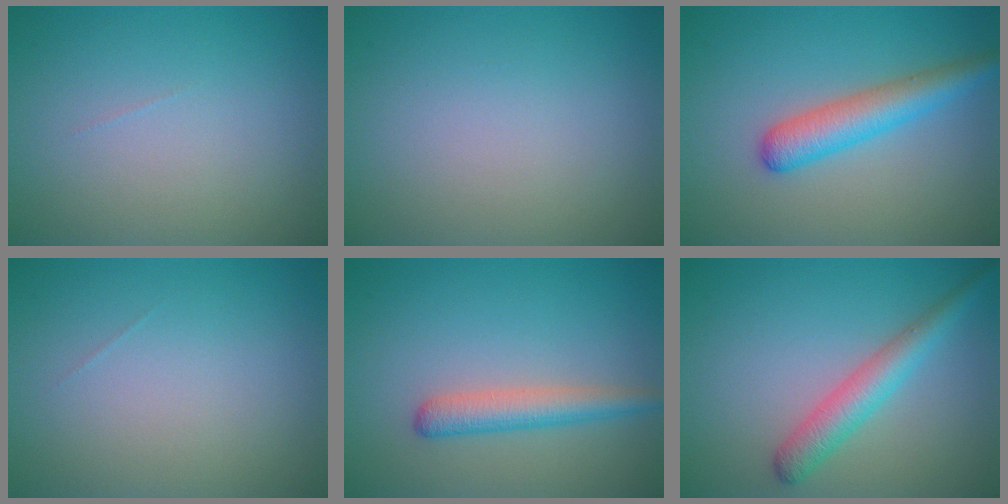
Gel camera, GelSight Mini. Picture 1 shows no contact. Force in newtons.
{"total": 0.0}
{"total": 4.1, "press": 4.1, "slide": 0.1}
{"total": 0.0}
{"total": 2.9, "press": 2.9, "slide": 0.1}
{"total": 3.5, "press": 3.5, "slide": 0.0}